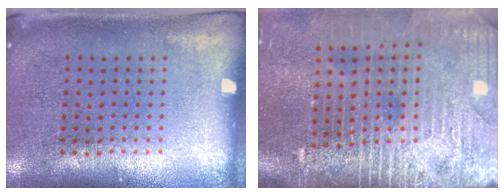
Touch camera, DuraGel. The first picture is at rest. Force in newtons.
{"total": 4.4, "press": 3.8, "slide": 2.2}